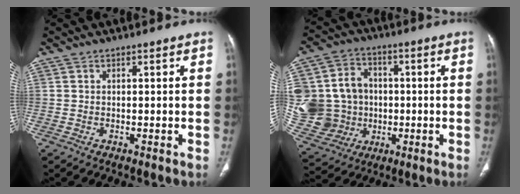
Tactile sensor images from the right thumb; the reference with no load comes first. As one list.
[{"total": 23.2, "force": [0.3, 20.6, 10.7], "torque": [-0.239, 0.039, 0.029]}]